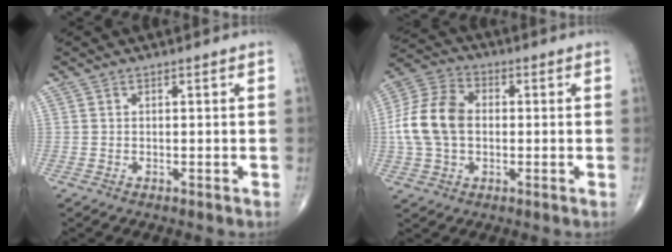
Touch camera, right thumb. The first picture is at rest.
{"total": 12.8, "force": [-0.1, 9.0, 9.1], "torque": [-0.178, 0.027, -0.009]}